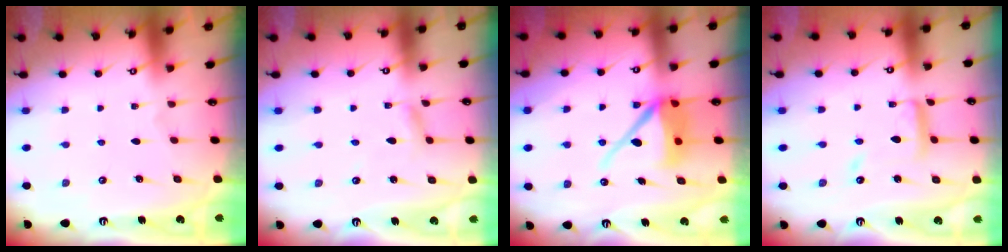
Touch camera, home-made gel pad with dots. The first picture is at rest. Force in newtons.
{"total": 1.9, "press": 1.9, "slide": 0.2}
{"total": 11.5, "press": 11.4, "slide": 1.5}
{"total": 11.5, "press": 11.5, "slide": 1.0}